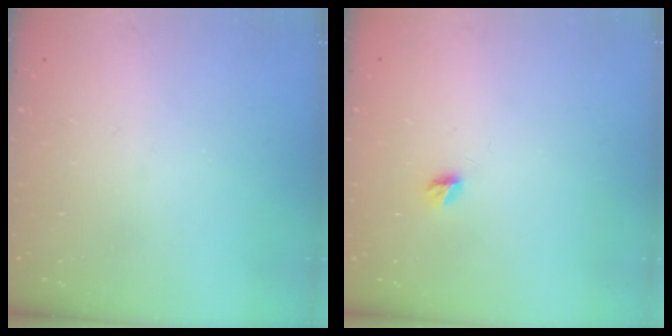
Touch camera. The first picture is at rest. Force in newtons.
{"total": 4.9, "press": 4.9, "slide": 0.5}